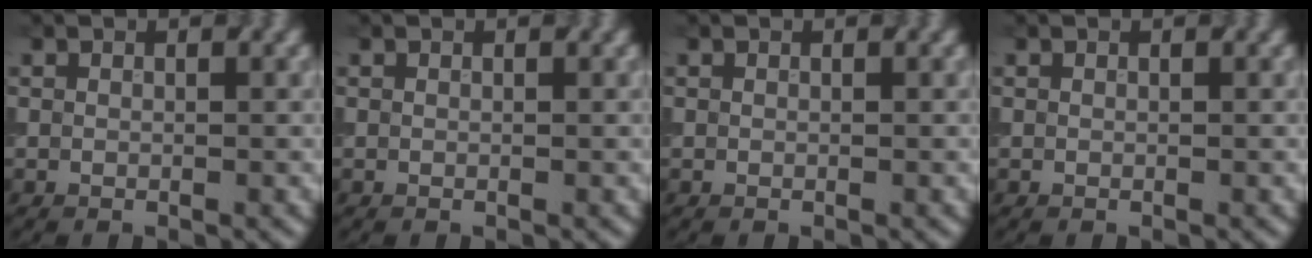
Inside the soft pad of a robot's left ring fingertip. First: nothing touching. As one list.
[{"total": 0.0}, {"total": 0.0}, {"total": 0.0}]